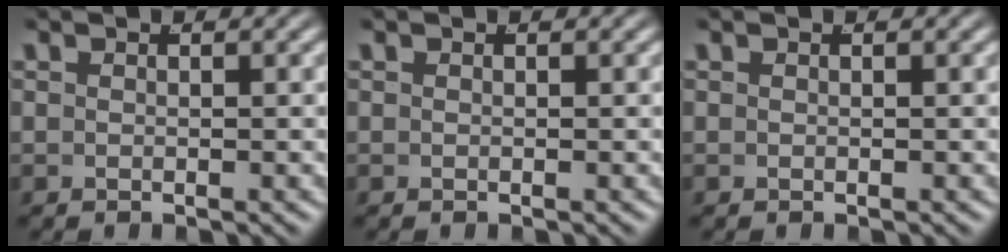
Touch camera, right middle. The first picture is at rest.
{"total": 0.0}
{"total": 0.0}